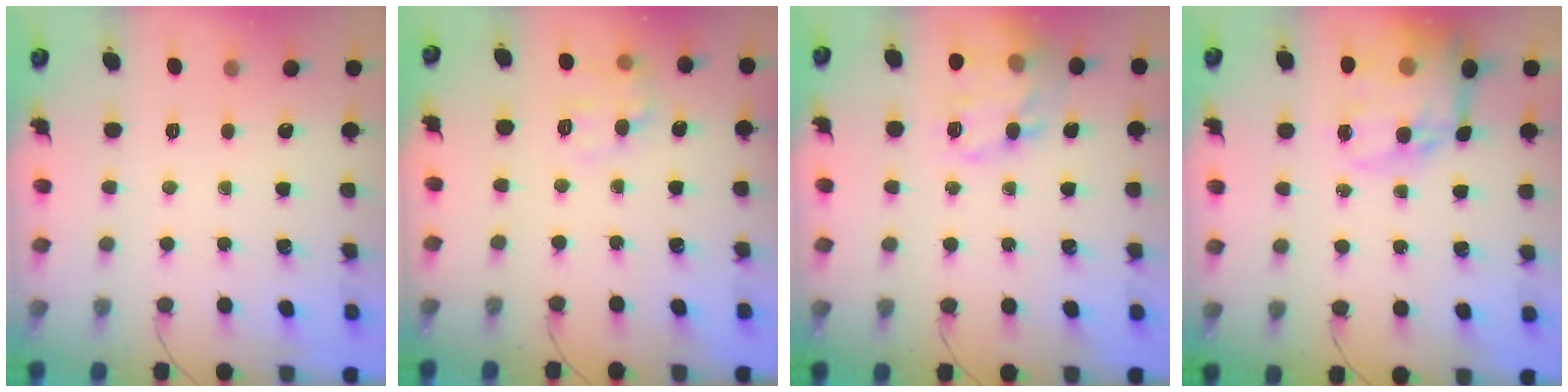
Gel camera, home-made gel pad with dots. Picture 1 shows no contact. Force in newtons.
{"total": 8.2, "press": 8.2, "slide": 0.5}
{"total": 18.3, "press": 18.2, "slide": 1.9}
{"total": 19.7, "press": 19.2, "slide": 4.4}